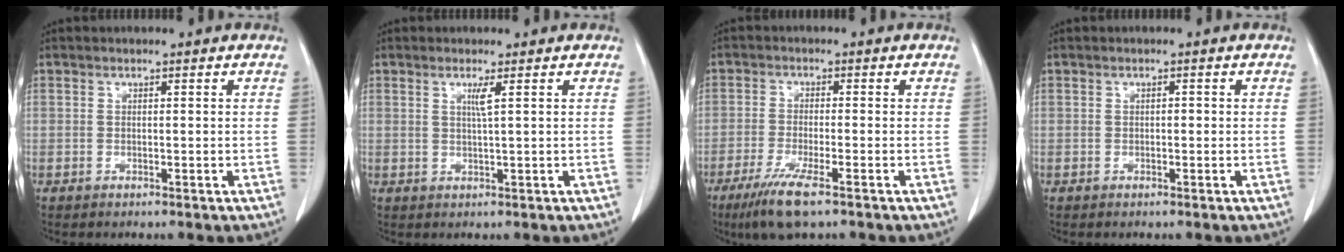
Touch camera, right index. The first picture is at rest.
{"total": 2.0, "force": [0.7, -0.6, 1.8], "torque": [-0.039, -0.005, 0.015]}
{"total": 6.7, "force": [-4.2, 0.6, 5.2], "torque": [-0.101, -0.018, -0.073]}
{"total": 0.5, "force": [-0.1, 0.3, 0.4], "torque": [-0.006, 0.002, -0.002]}